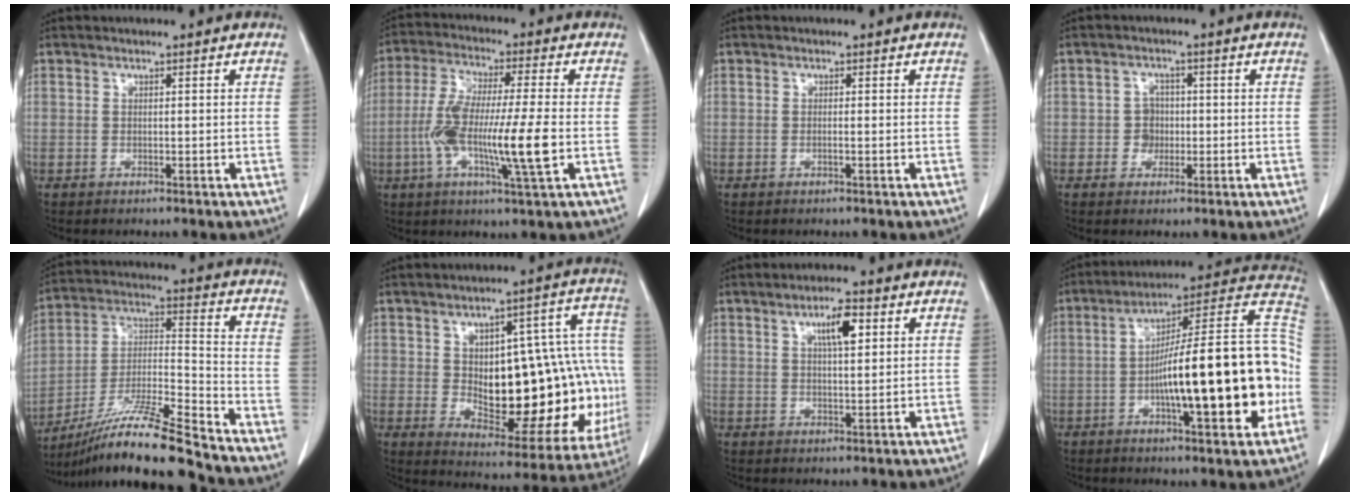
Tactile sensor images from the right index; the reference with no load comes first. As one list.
[{"total": 13.0, "force": [-2.5, 0.7, 12.8], "torque": [-0.247, -0.008, -0.050]}, {"total": 0.0}, {"total": 2.8, "force": [-0.4, 2.6, 0.8], "torque": [-0.004, 0.009, -0.004]}, {"total": 16.6, "force": [-13.9, -1.0, 9.1], "torque": [-0.177, -0.016, -0.253]}, {"total": 25.7, "force": [-1.3, 10.6, 23.4], "torque": [-0.251, 0.037, 0.017]}, {"total": 5.1, "force": [2.1, 1.1, 4.5], "torque": [-0.079, 0.004, 0.036]}, {"total": 23.2, "force": [-4.5, 3.5, 22.5], "torque": [-0.286, 0.028, -0.062]}]